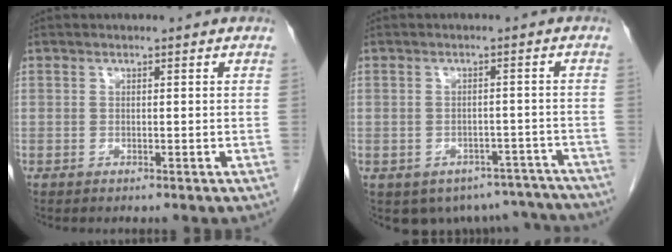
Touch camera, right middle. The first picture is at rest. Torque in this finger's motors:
{"motor_torque": [1.00, -0.98, 0.06, 0.02]}